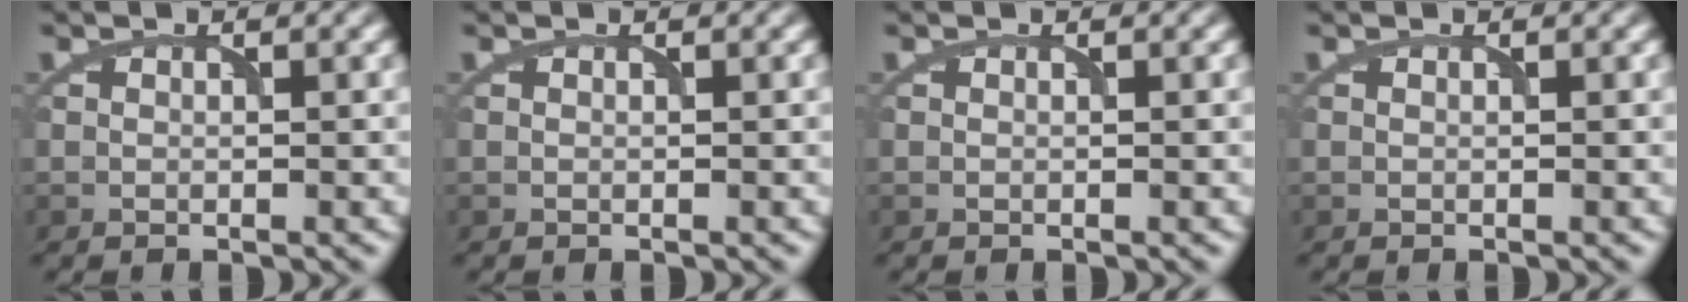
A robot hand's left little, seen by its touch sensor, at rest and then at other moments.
{"total": 0.0}
{"total": 0.0}
{"total": 0.0}